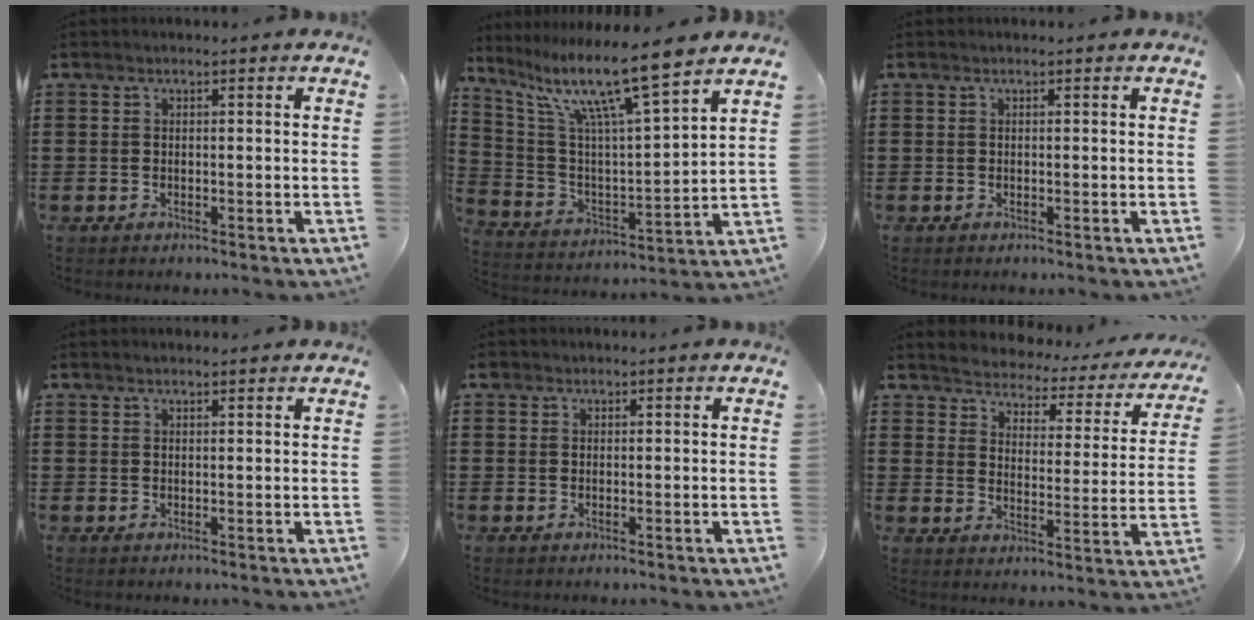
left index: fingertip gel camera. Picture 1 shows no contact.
{"total": 12.5, "force": [9.4, 0.7, 8.3], "torque": [-0.184, -0.055, 0.152]}
{"total": 0.0}
{"total": 1.0, "force": [0.9, 0.0, 0.3], "torque": [-0.007, -0.001, 0.018]}
{"total": 0.8, "force": [0.4, 0.6, 0.2], "torque": [-0.008, 0.005, 0.008]}
{"total": 2.6, "force": [2.6, 0.3, -0.3], "torque": [-0.018, -0.029, 0.034]}